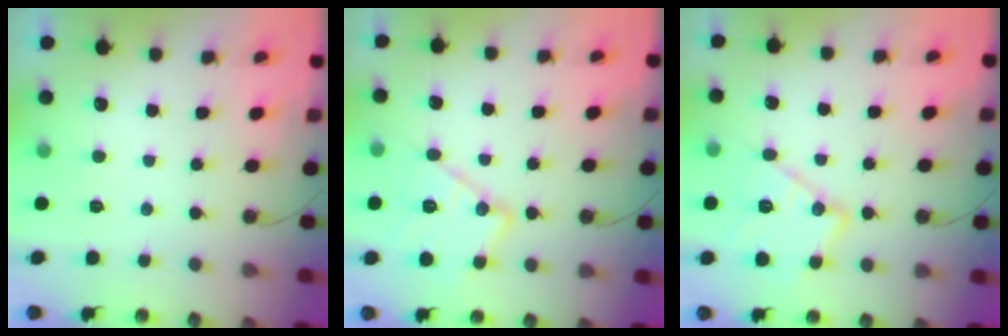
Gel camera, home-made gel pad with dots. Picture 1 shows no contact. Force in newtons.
{"total": 14.9, "press": 14.9, "slide": 1.3}
{"total": 14.9, "press": 14.9, "slide": 1.3}